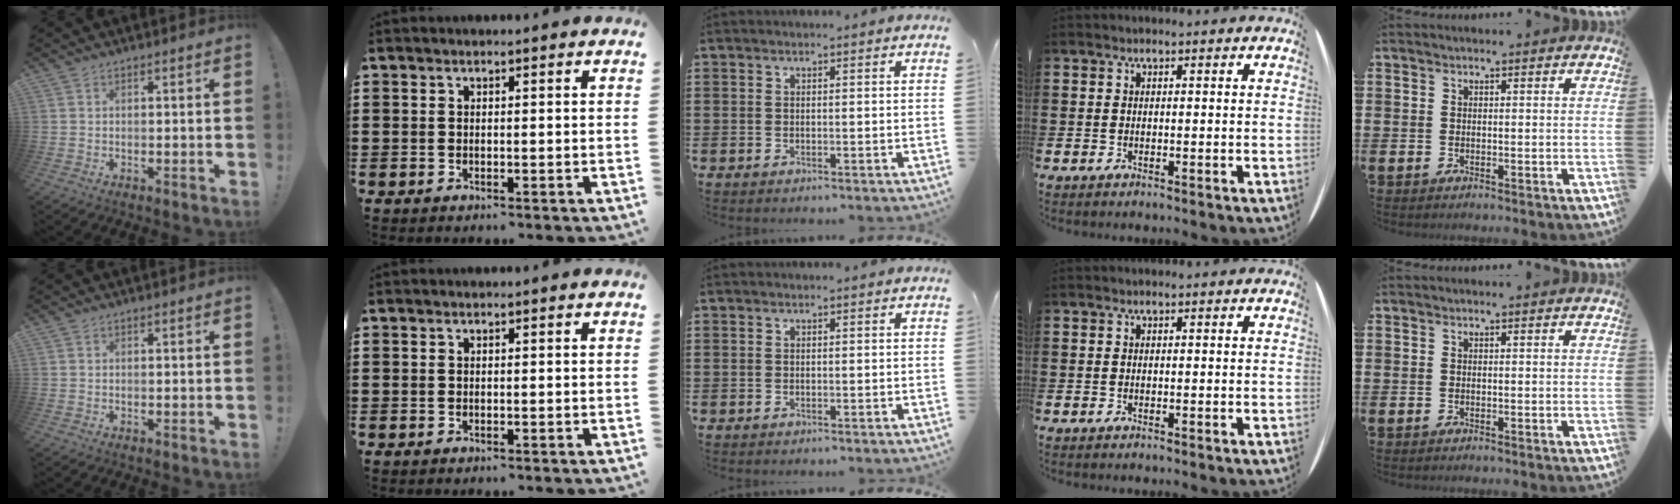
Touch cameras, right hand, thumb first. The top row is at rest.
{}